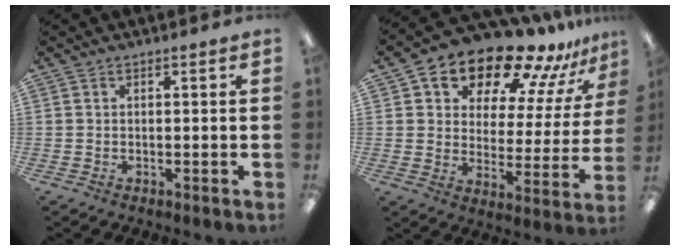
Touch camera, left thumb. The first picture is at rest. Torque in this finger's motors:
{"motor_torque": [0.37, 0.55, 1.22, -1.55, 0.12]}